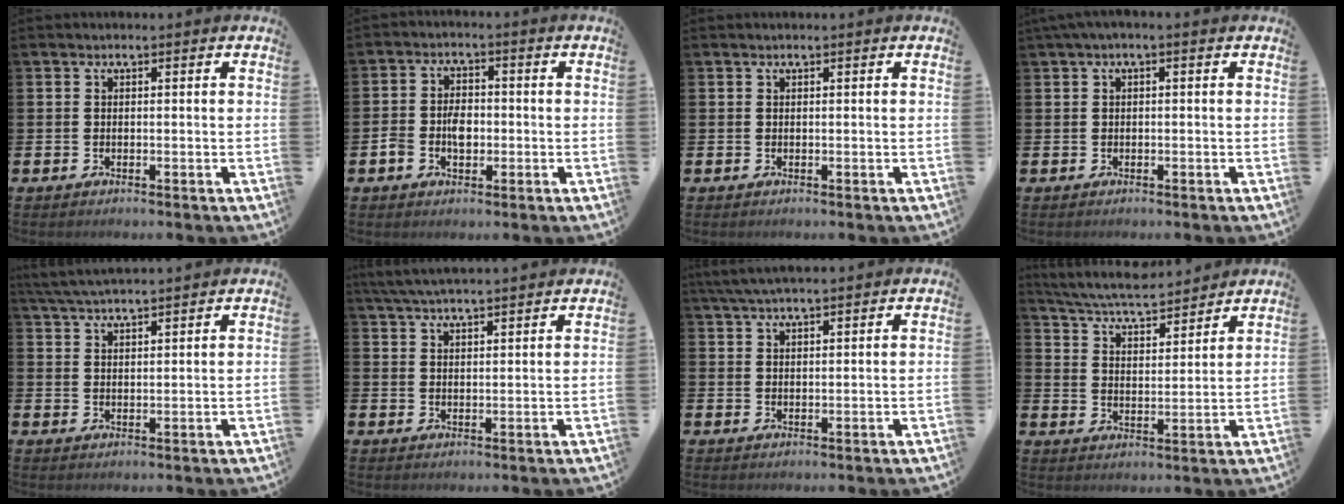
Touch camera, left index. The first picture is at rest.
{"total": 3.9, "force": [-0.9, 2.7, 2.6], "torque": [-0.036, 0.002, -0.020]}
{"total": 0.0}
{"total": 0.8, "force": [-0.1, 0.1, 0.8], "torque": [-0.017, 0.002, -0.002]}
{"total": 4.4, "force": [4.3, 0.0, 0.9], "torque": [-0.032, -0.018, 0.078]}
{"total": 4.6, "force": [4.5, 0.0, 1.1], "torque": [-0.037, -0.016, 0.082]}
{"total": 4.3, "force": [3.8, 0.7, 1.7], "torque": [-0.036, -0.007, 0.071]}
{"total": 6.2, "force": [6.0, 0.6, 1.7], "torque": [-0.056, -0.040, 0.103]}